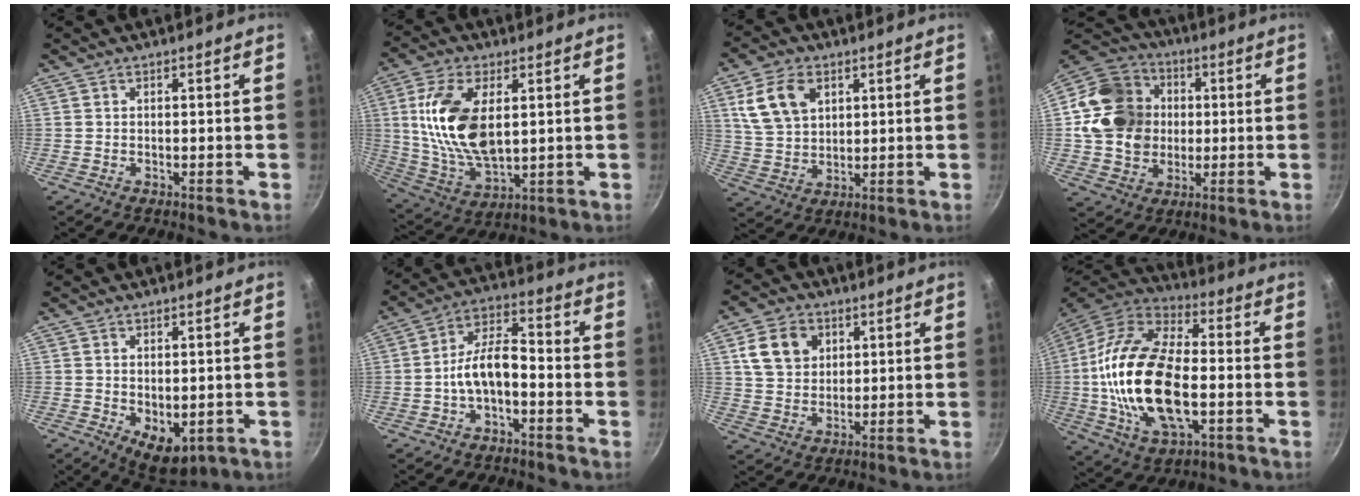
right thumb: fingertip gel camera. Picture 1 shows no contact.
{"total": 17.2, "force": [3.1, 8.9, 14.4], "torque": [-0.282, -0.014, 0.068]}
{"total": 10.8, "force": [4.3, 7.2, 6.8], "torque": [-0.113, -0.008, 0.088]}
{"total": 17.8, "force": [0.7, 15.1, 9.4], "torque": [-0.158, 0.016, 0.014]}
{"total": 8.0, "force": [-2.1, 4.6, 6.2], "torque": [-0.078, -0.010, -0.013]}
{"total": 8.8, "force": [-2.2, 4.6, 7.2], "torque": [-0.127, 0.043, -0.046]}
{"total": 9.7, "force": [3.5, 7.6, 4.9], "torque": [-0.065, -0.006, 0.067]}
{"total": 24.9, "force": [-2.8, 12.7, 21.2], "torque": [-0.424, 0.011, -0.049]}